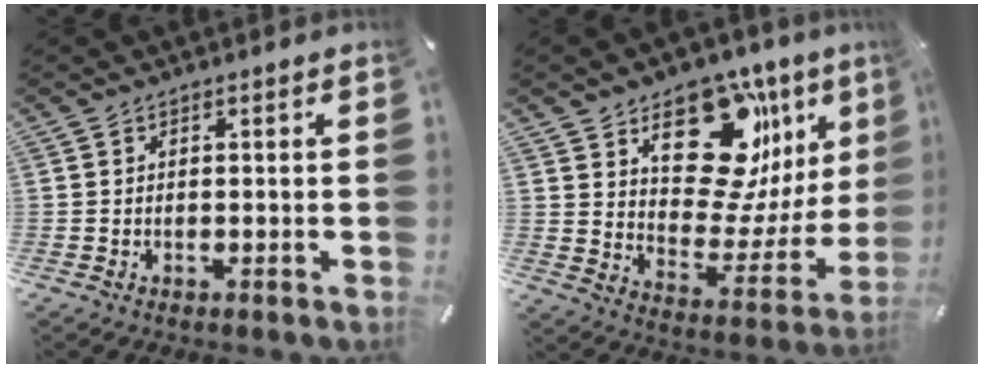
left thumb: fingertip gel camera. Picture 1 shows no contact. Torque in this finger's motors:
{"motor_torque": [2.52, 2.49, 1.42, -1.35, 0.38]}